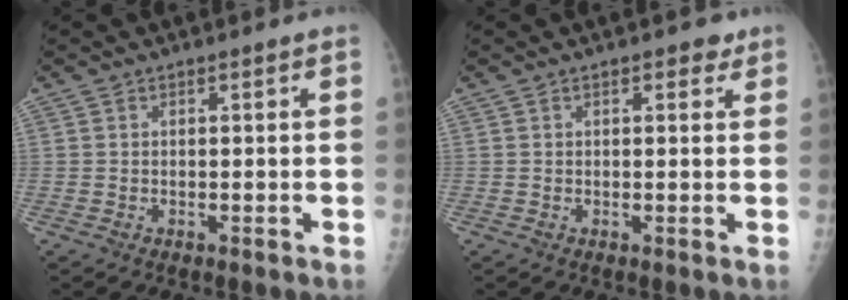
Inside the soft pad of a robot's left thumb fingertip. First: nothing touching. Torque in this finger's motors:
{"motor_torque": [-0.36, -0.02, -0.28, -0.38, -0.04]}